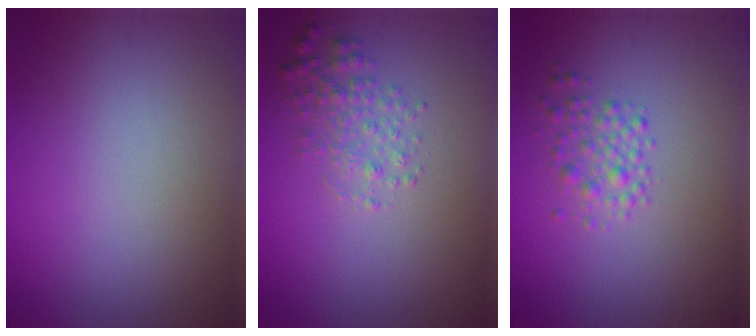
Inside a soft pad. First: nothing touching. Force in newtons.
{"total": 2.4, "press": 2.4, "slide": 0.1}
{"total": 2.0, "press": 2.0, "slide": 0.0}